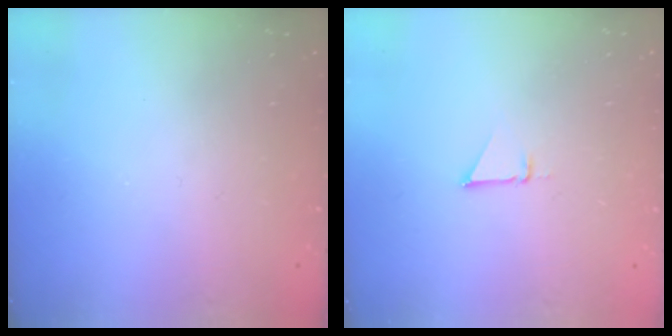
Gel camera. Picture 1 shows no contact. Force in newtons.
{"total": 2.5, "press": 2.5, "slide": 0.1}